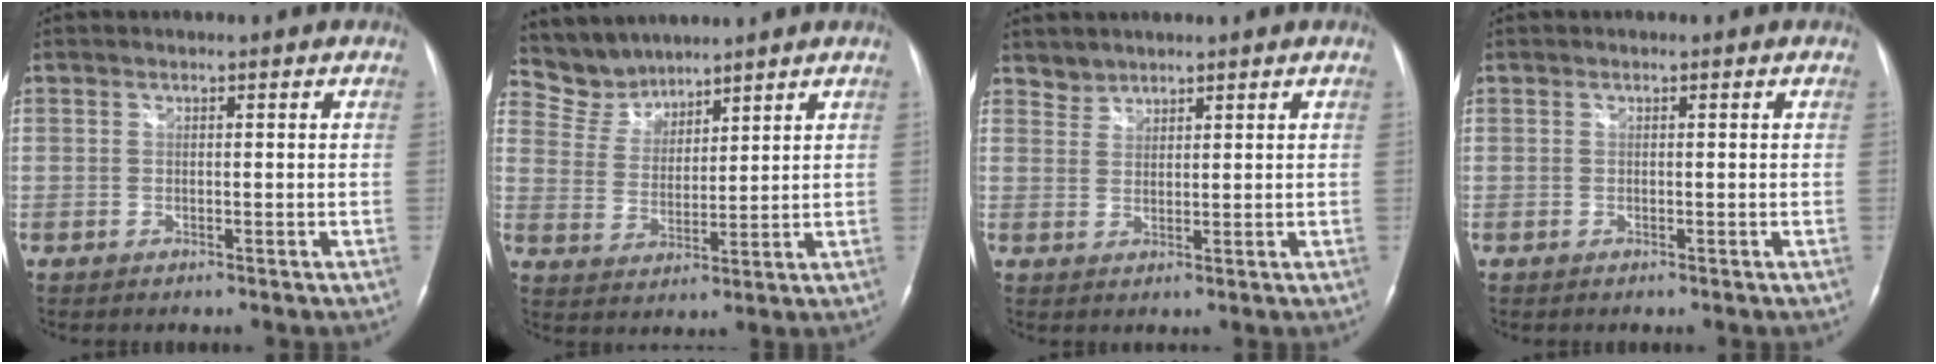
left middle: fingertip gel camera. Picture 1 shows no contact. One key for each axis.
{"total": 6.1, "fx": 5.8, "fy": 1.7, "fz": -0.5, "tx": 0.000, "ty": 0.011, "tz": 0.129}
{"total": 2.2, "fx": 2.0, "fy": 0.8, "fz": -0.5, "tx": 0.012, "ty": 0.009, "tz": 0.037}
{"total": 0.0}